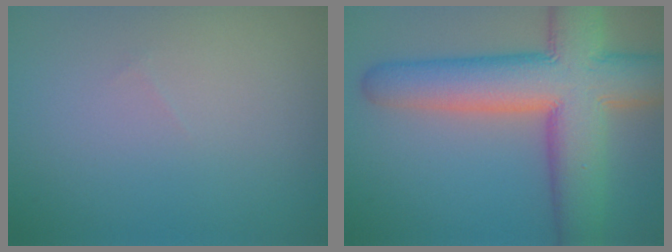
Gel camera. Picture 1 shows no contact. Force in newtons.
{"total": 12.2, "press": 12.2, "slide": 0.7}